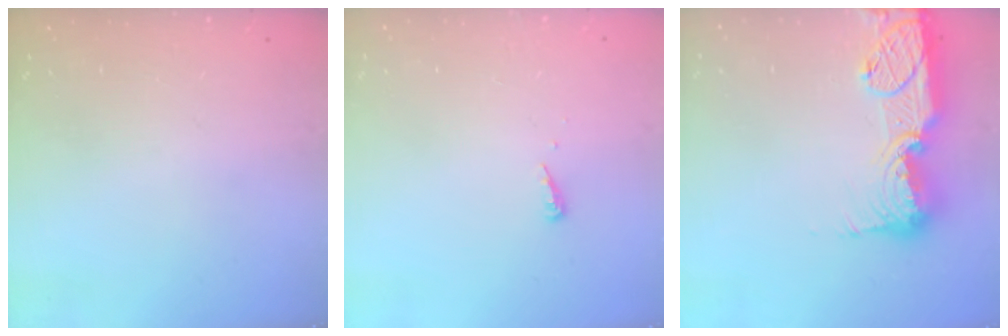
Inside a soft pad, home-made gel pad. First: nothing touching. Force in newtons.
{"total": 3.9, "press": 3.9, "slide": 0.4}
{"total": 17.3, "press": 17.2, "slide": 1.5}